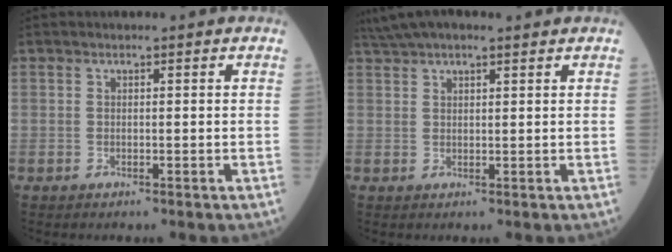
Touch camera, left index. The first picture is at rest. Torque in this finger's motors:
{"motor_torque": [0.34, -0.31, 0.11, 0.05]}